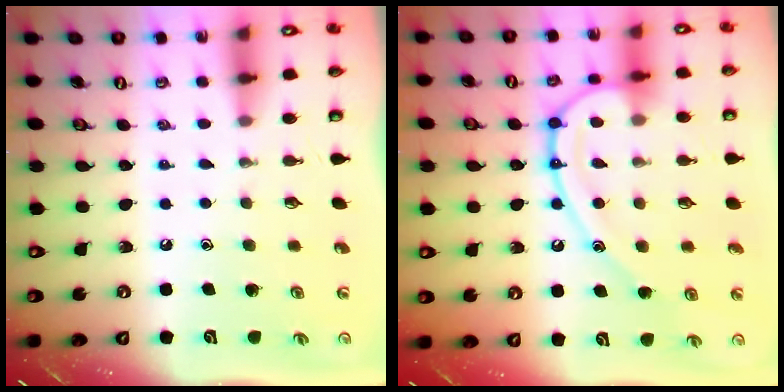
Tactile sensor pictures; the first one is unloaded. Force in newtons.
{"total": 14.9, "press": 14.8, "slide": 1.5}